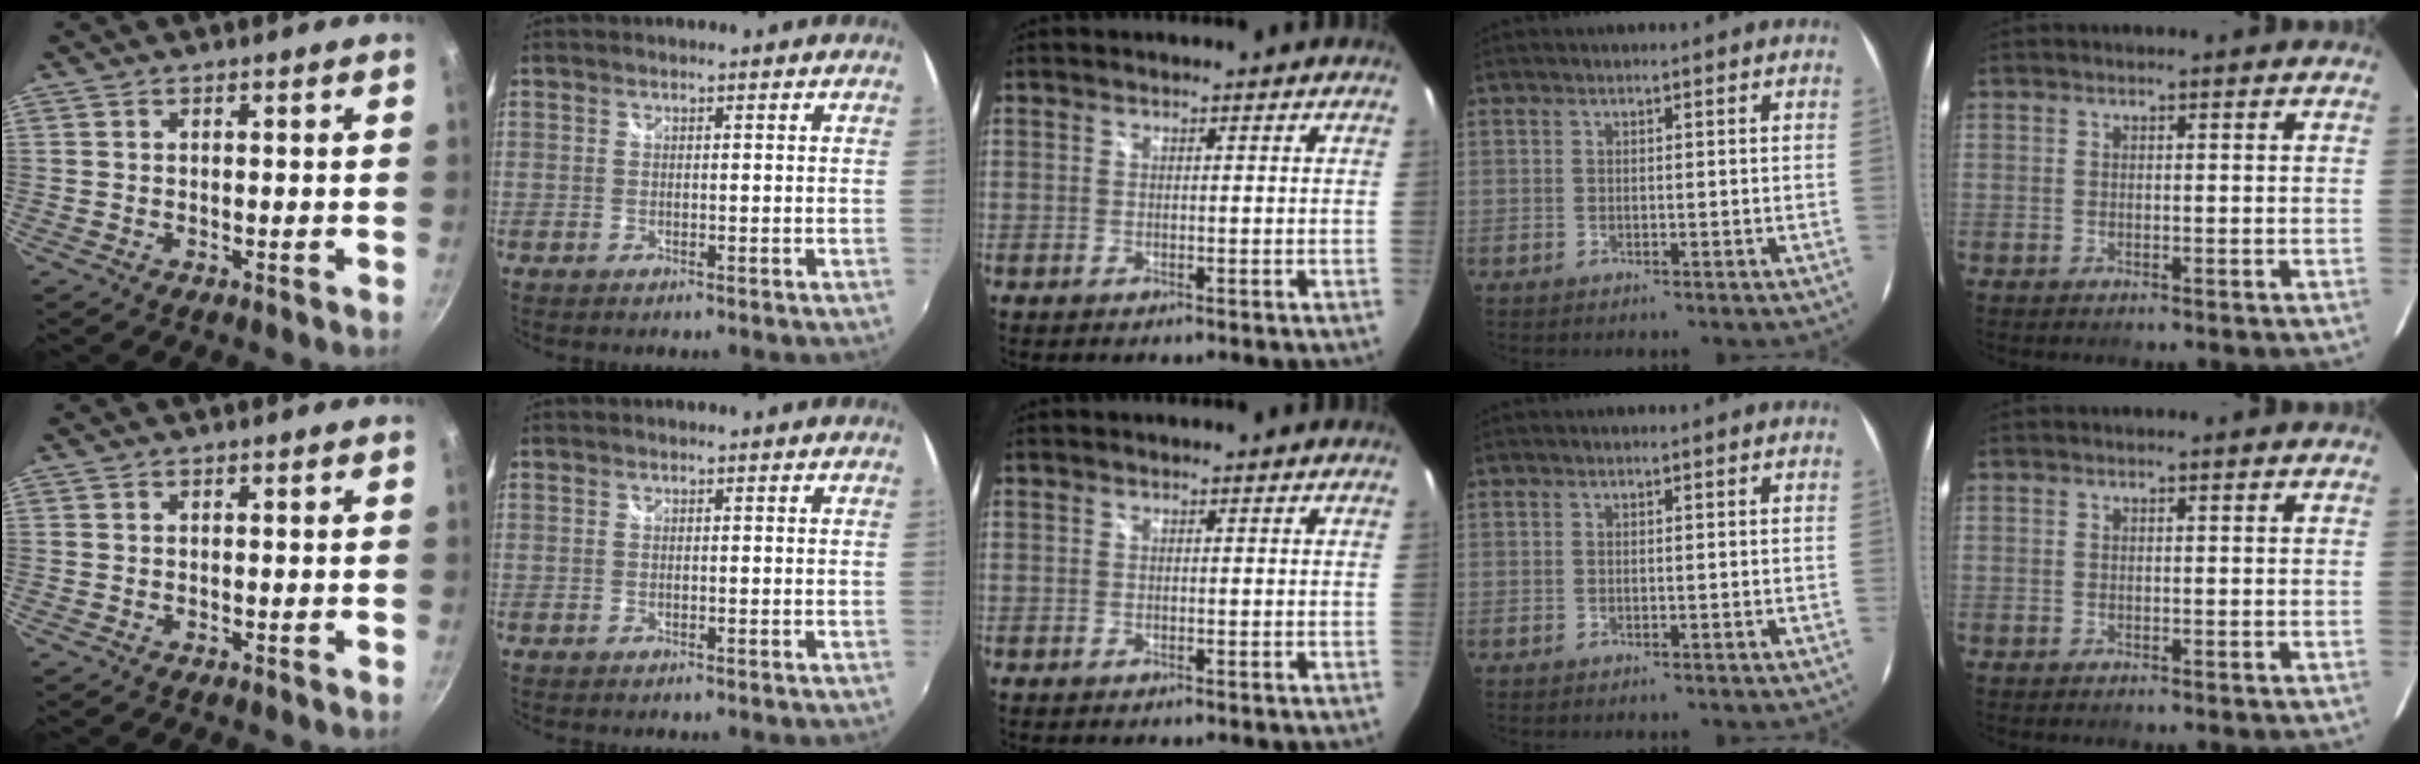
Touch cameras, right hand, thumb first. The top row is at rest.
{}